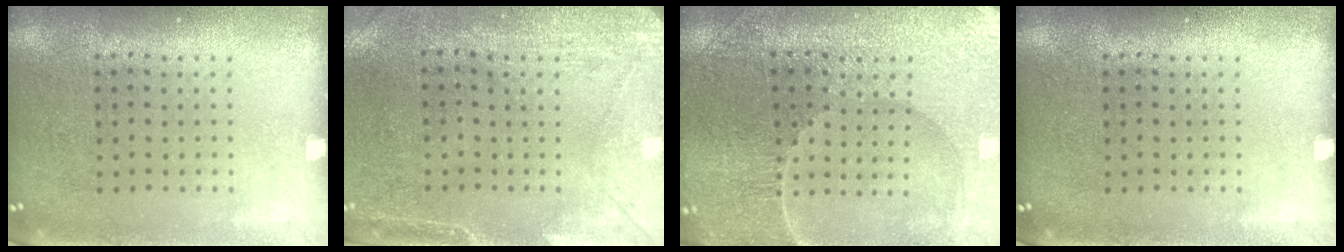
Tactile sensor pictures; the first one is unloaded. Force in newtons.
{"total": 3.0, "press": 2.3, "slide": 1.8}
{"total": 3.5, "press": 3.5, "slide": 0.3}
{"total": 0.0}